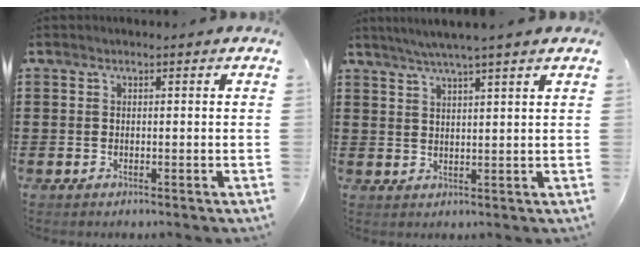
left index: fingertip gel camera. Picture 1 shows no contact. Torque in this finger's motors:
{"motor_torque": [1.48, -0.66, 0.57, 0.18]}